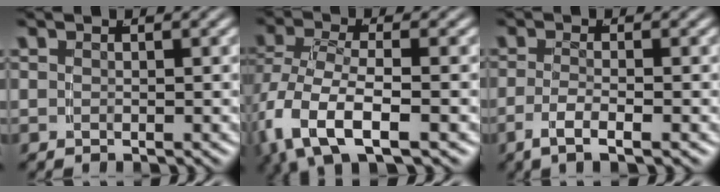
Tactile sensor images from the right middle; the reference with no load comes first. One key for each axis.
{"total": 6.4, "fx": -1.9, "fy": 3.4, "fz": 5.0, "tx": -0.130, "ty": -0.038, "tz": -0.010}
{"total": 2.7, "fx": -1.5, "fy": 0.3, "fz": 2.2, "tx": -0.044, "ty": -0.008, "tz": -0.024}